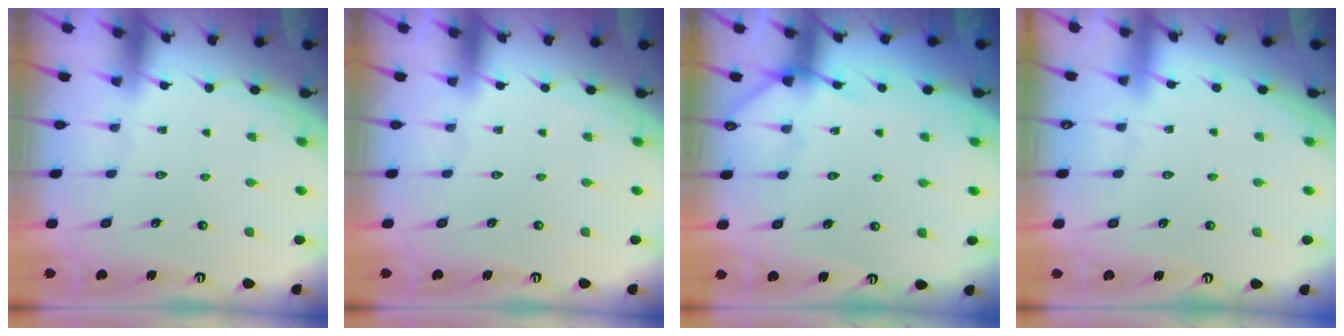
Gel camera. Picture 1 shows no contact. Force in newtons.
{"total": 0.0}
{"total": 4.7, "press": 4.7, "slide": 0.6}
{"total": 1.4, "press": 1.3, "slide": 0.3}